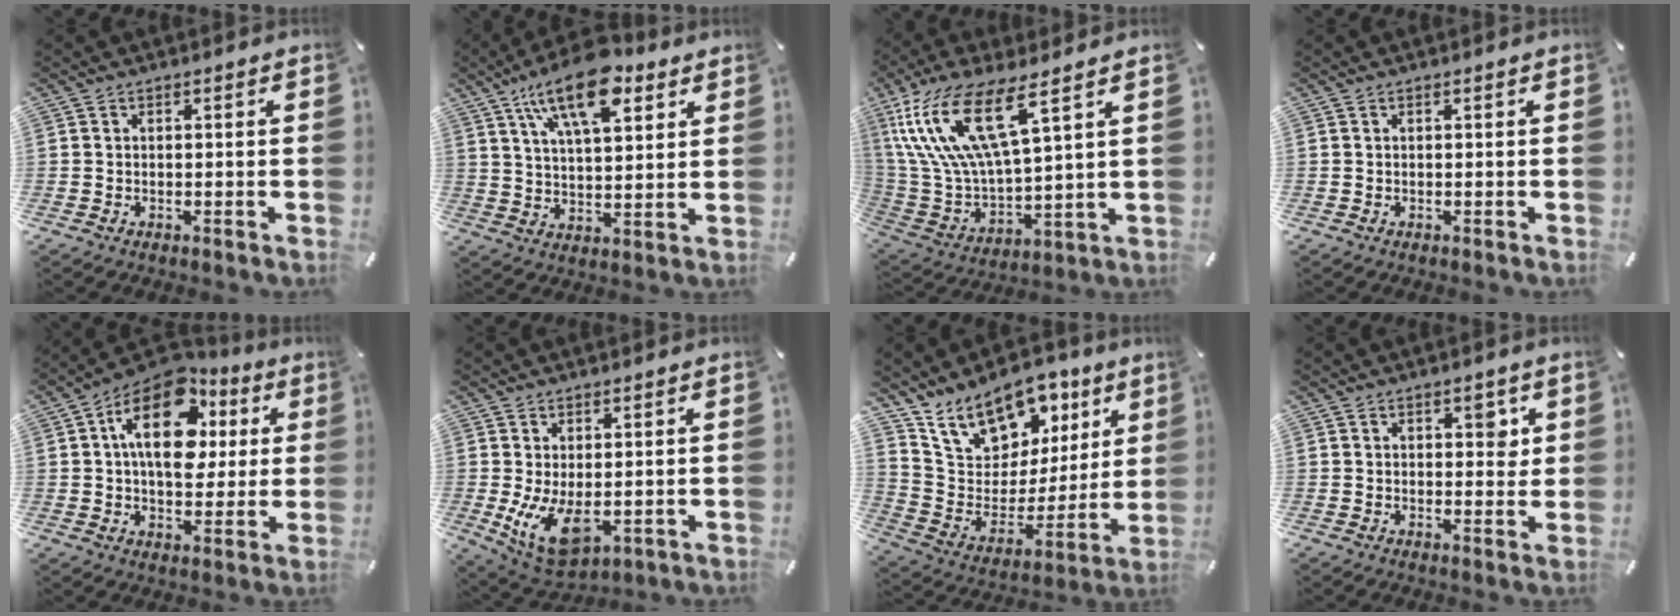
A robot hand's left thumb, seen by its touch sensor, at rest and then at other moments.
{"total": 16.4, "force": [9.6, 7.2, 11.1], "torque": [-0.198, -0.030, 0.163]}
{"total": 18.5, "force": [10.5, 6.5, 13.8], "torque": [-0.321, -0.043, 0.180]}
{"total": 0.0}
{"total": 18.7, "force": [5.8, 11.9, 13.2], "torque": [-0.220, -0.026, 0.096]}
{"total": 9.7, "force": [-0.4, 5.1, 8.2], "torque": [-0.157, -0.021, 0.000]}
{"total": 16.6, "force": [12.1, 9.8, 6.0], "torque": [-0.109, -0.088, 0.219]}
{"total": 3.6, "force": [1.6, 2.1, 2.5], "torque": [-0.013, -0.010, 0.017]}